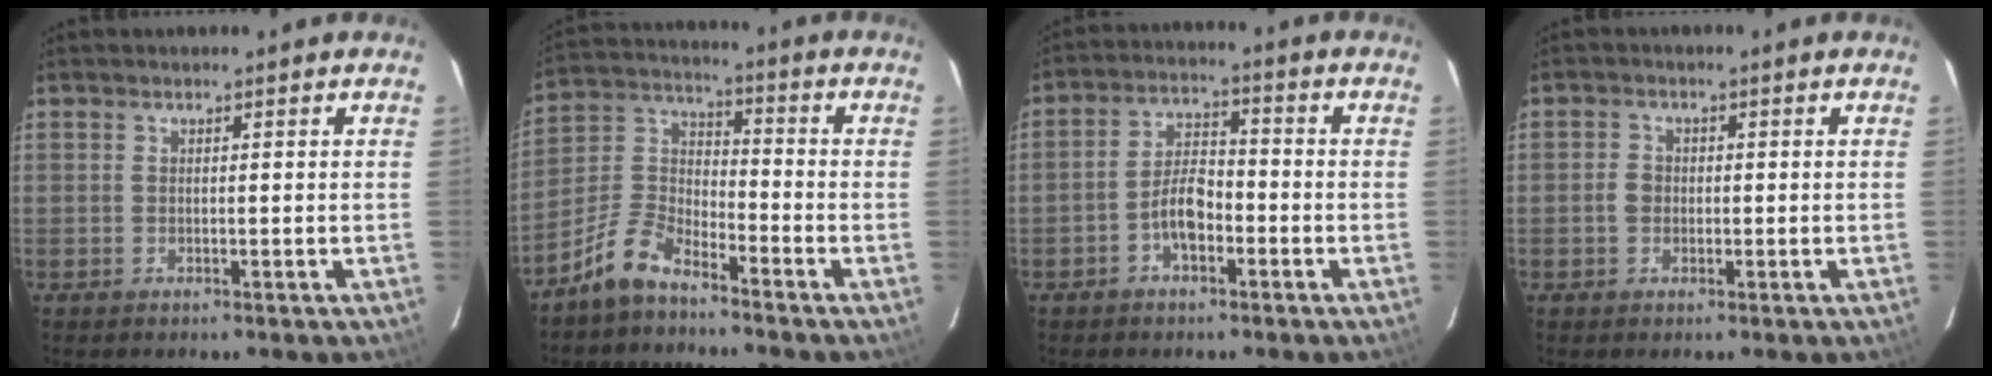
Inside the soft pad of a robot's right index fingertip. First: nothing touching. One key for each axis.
{"total": 8.7, "fx": -6.5, "fy": 3.6, "fz": 4.5, "tx": -0.115, "ty": 0.025, "tz": -0.136}
{"total": 6.1, "fx": -2.9, "fy": 3.0, "fz": 4.4, "tx": -0.087, "ty": 0.019, "tz": -0.048}
{"total": 2.3, "fx": -0.5, "fy": 2.0, "fz": 1.0, "tx": -0.018, "ty": 0.007, "tz": -0.012}